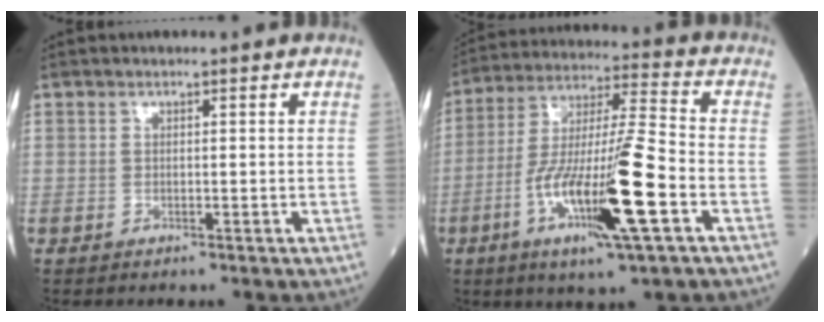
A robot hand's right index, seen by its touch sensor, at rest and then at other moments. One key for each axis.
{"total": 17.2, "fx": -6.0, "fy": 0.9, "fz": 16.1, "tx": -0.309, "ty": -0.014, "tz": -0.107}